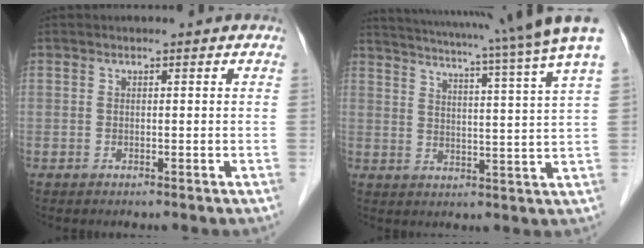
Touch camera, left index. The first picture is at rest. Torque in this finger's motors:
{"motor_torque": [1.10, -1.04, 0.69, 0.17]}